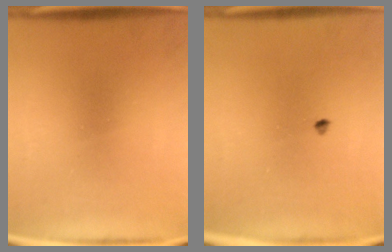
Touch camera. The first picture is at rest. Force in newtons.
{"total": 0.7}